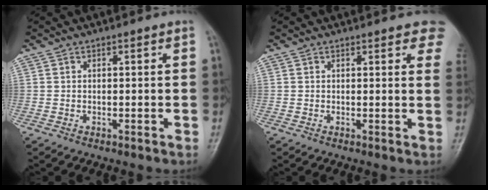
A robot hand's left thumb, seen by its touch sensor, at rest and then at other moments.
{"total": 5.5, "force": [3.8, 2.2, 3.4], "torque": [-0.005, -0.010, 0.029]}